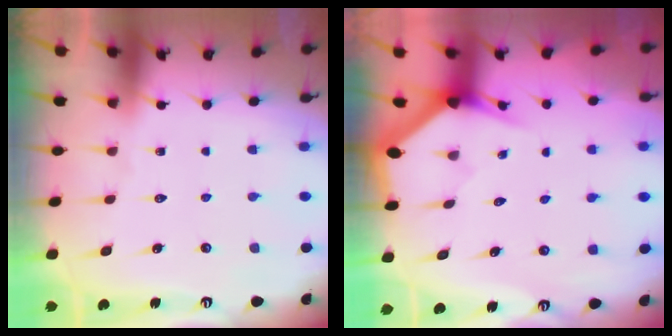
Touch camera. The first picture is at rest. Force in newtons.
{"total": 2.9, "press": 2.9, "slide": 0.1}